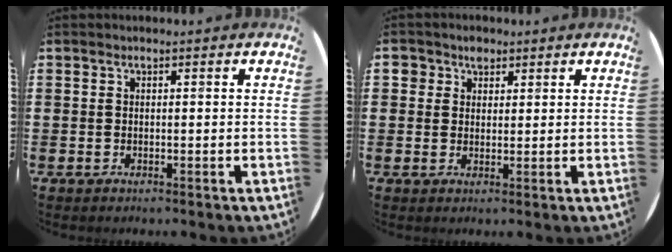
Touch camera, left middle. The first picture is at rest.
{"total": 2.5, "force": [1.8, 1.8, 0.4], "torque": [0.003, -0.001, 0.031]}